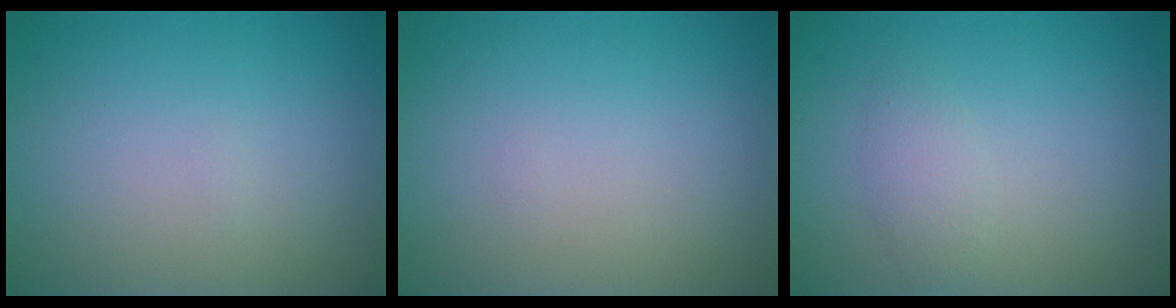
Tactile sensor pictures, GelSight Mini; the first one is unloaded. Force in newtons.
{"total": 0.0}
{"total": 1.6, "press": 1.6, "slide": 0.1}